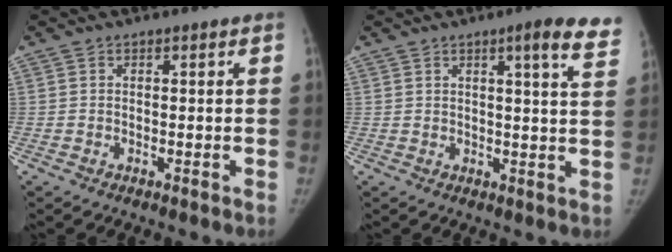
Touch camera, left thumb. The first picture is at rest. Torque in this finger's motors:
{"motor_torque": [0.27, 0.16, 0.19, -0.26, 0.07]}